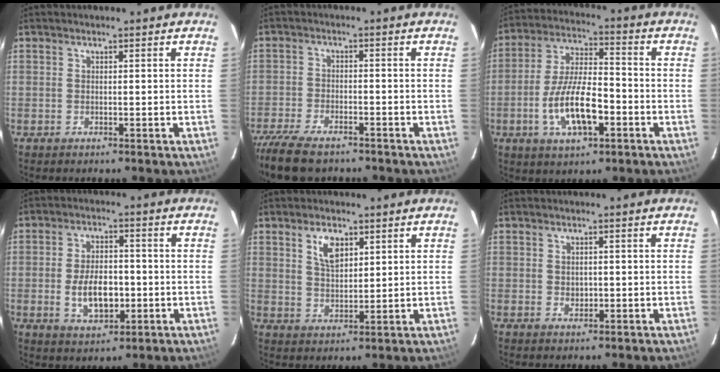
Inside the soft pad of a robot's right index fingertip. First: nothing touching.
{"total": 11.2, "force": [-9.2, 3.7, 5.1], "torque": [-0.129, -0.034, -0.167]}
{"total": 12.9, "force": [-4.5, 4.9, 11.1], "torque": [-0.222, 0.001, -0.075]}
{"total": 9.1, "force": [-1.8, 5.0, 7.3], "torque": [-0.140, 0.004, -0.019]}
{"total": 5.8, "force": [2.9, 3.0, 4.1], "torque": [-0.073, 0.006, 0.057]}
{"total": 1.7, "force": [-0.1, 1.5, 0.9], "torque": [-0.011, 0.003, 0.001]}